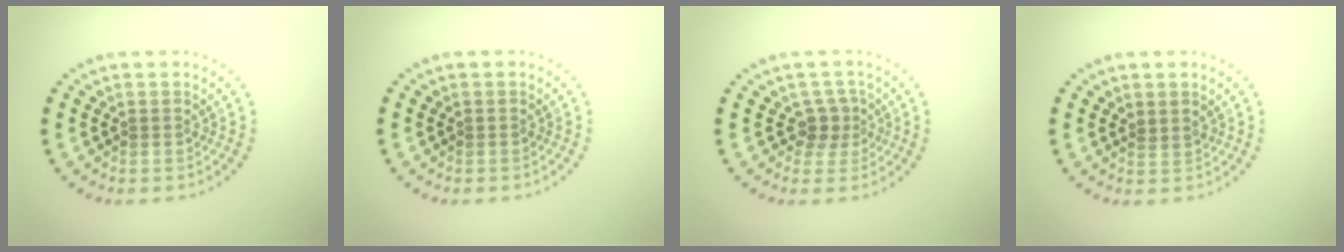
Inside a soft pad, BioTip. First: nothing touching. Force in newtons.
{"total": 0.0}
{"total": 2.0, "press": 1.5, "slide": 1.3}
{"total": 0.6, "press": 0.3, "slide": 0.6}